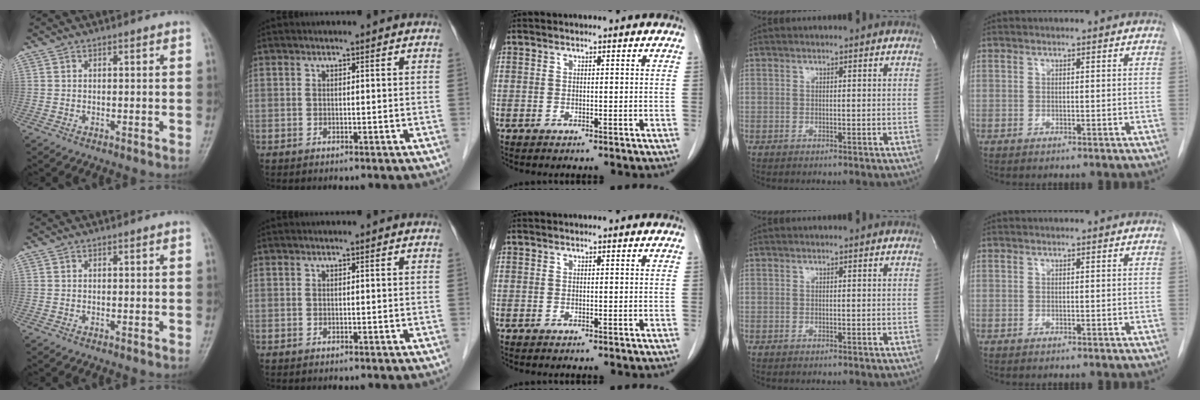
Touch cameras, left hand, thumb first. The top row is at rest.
{}